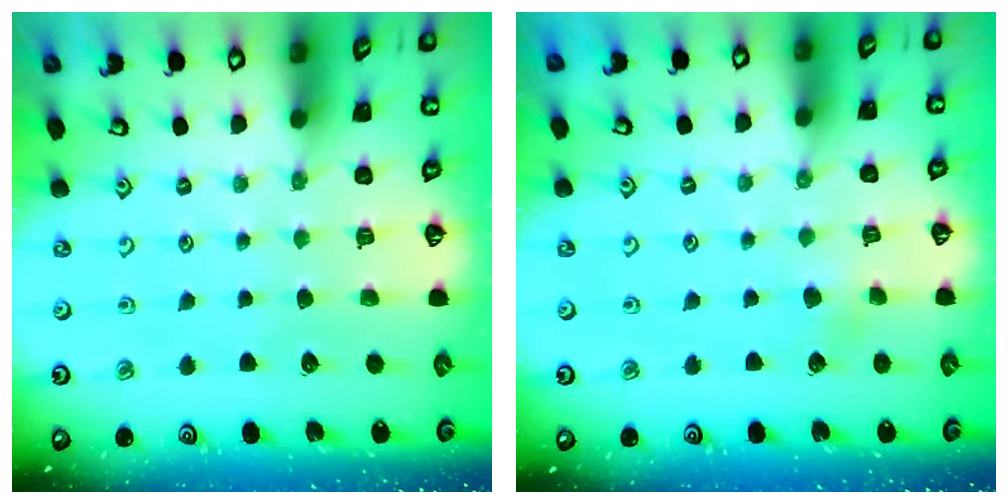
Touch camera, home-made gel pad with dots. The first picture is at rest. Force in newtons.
{"total": 2.2, "press": 2.1, "slide": 0.5}